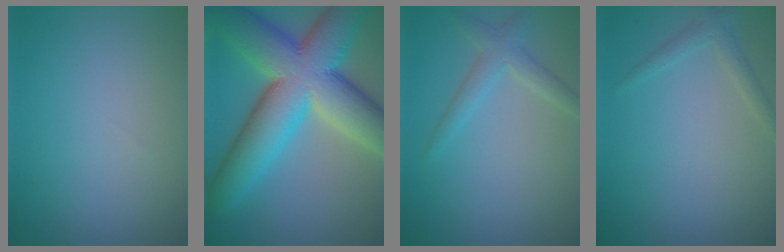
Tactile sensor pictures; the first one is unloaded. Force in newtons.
{"total": 14.5, "press": 14.5, "slide": 0.6}
{"total": 3.3, "press": 3.3, "slide": 0.2}
{"total": 1.4, "press": 1.4, "slide": 0.1}